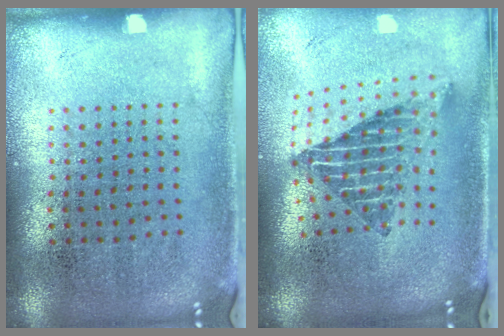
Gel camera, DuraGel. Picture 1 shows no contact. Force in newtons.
{"total": 2.2, "press": 1.6, "slide": 1.5}